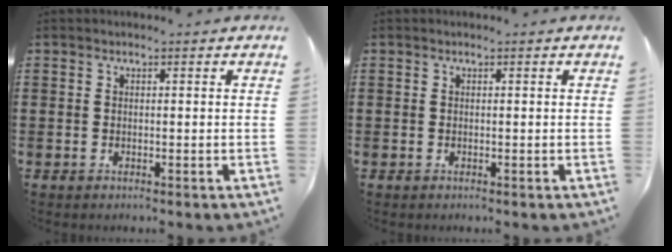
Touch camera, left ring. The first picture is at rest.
{"total": 0.0}